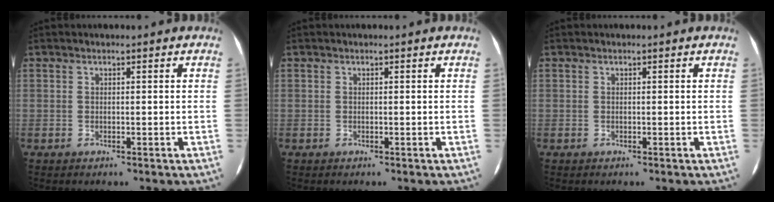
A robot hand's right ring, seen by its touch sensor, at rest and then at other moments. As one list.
[{"total": 0.0}, {"total": 0.0}]